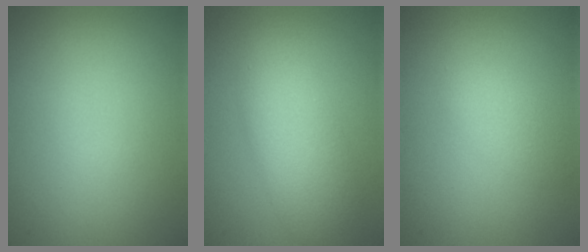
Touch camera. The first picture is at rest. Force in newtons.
{"total": 4.4, "press": 4.4, "slide": 0.3}
{"total": 1.4, "press": 1.4, "slide": 0.1}